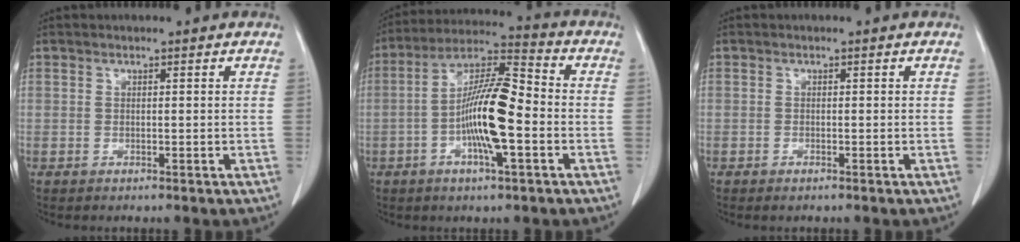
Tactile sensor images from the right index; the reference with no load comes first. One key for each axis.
{"total": 12.7, "fx": -2.7, "fy": 2.1, "fz": 12.2, "tx": -0.231, "ty": 0.012, "tz": -0.052}
{"total": 0.8, "fx": -0.6, "fy": 0.2, "fz": 0.5, "tx": -0.009, "ty": -0.002, "tz": -0.007}